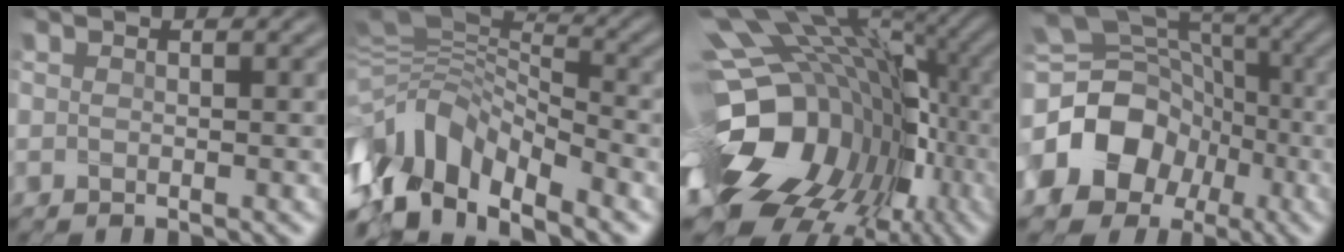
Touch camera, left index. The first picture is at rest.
{"total": 10.1, "force": [-5.4, 4.7, 7.2], "torque": [-0.131, 0.007, -0.112]}
{"total": 18.5, "force": [-4.1, 13.4, 12.1], "torque": [-0.200, -0.001, -0.040]}
{"total": 13.3, "force": [-2.8, 10.9, 7.0], "torque": [-0.148, -0.006, -0.062]}